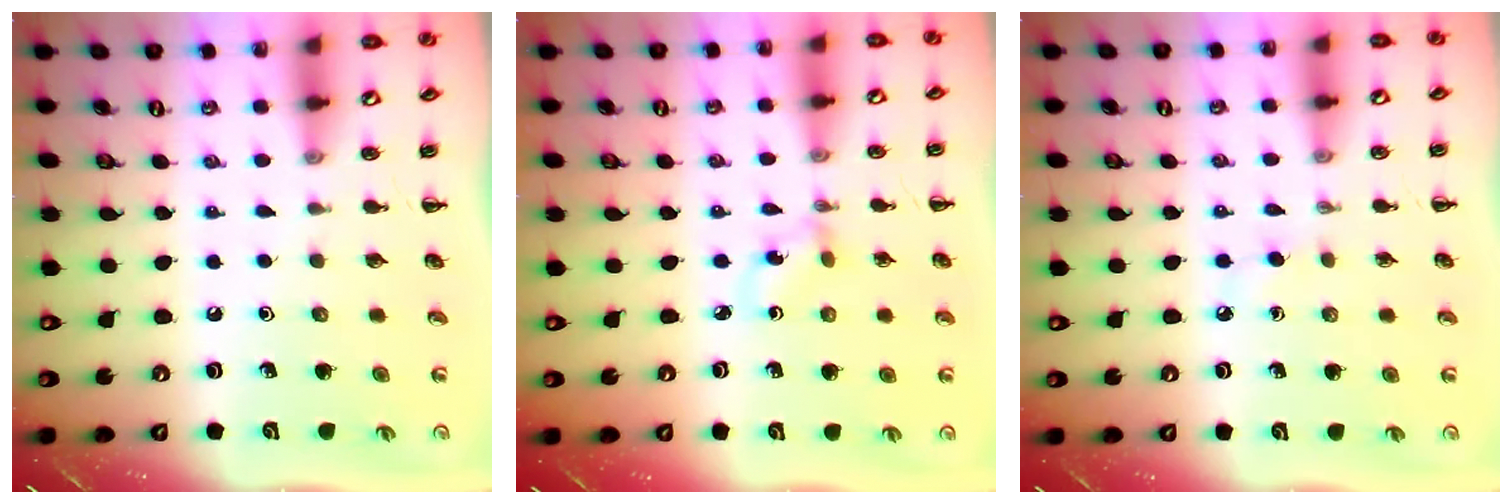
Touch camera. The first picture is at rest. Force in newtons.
{"total": 1.7, "press": 1.6, "slide": 0.7}
{"total": 2.4, "press": 2.2, "slide": 1.0}